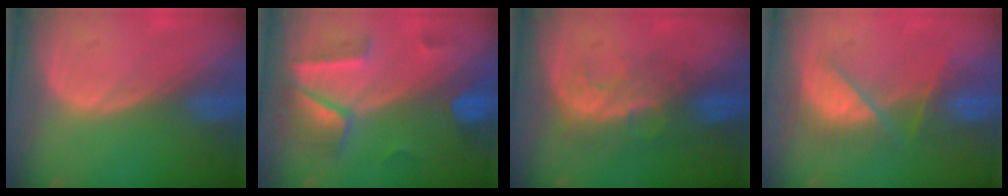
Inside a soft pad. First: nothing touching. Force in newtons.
{"total": 6.9, "press": 6.9, "slide": 0.7}
{"total": 8.2, "press": 7.0, "slide": 4.3}
{"total": 6.9, "press": 6.9, "slide": 1.1}